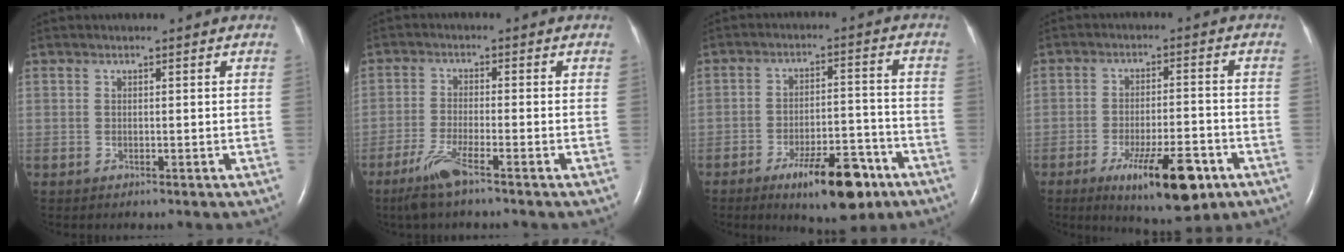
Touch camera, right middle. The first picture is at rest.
{"total": 5.3, "force": [-3.5, 0.1, 3.9], "torque": [-0.091, -0.013, -0.073]}
{"total": 11.6, "force": [-7.1, 3.5, 8.5], "torque": [-0.126, 0.001, -0.103]}
{"total": 12.1, "force": [-6.3, 2.7, 9.9], "torque": [-0.158, -0.019, -0.088]}